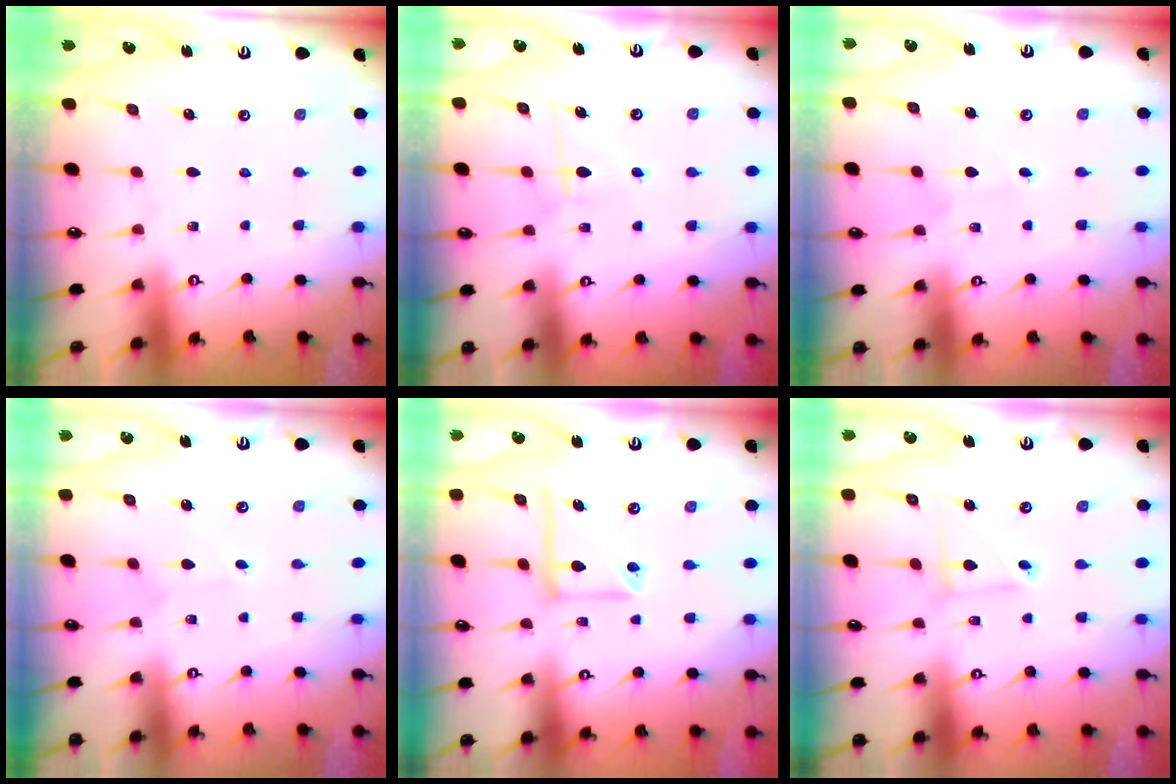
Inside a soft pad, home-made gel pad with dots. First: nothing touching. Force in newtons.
{"total": 6.5, "press": 6.4, "slide": 1.0}
{"total": 1.5, "press": 1.5, "slide": 0.1}
{"total": 1.7, "press": 1.7, "slide": 0.1}
{"total": 13.5, "press": 13.3, "slide": 1.7}
{"total": 3.1, "press": 3.0, "slide": 0.3}